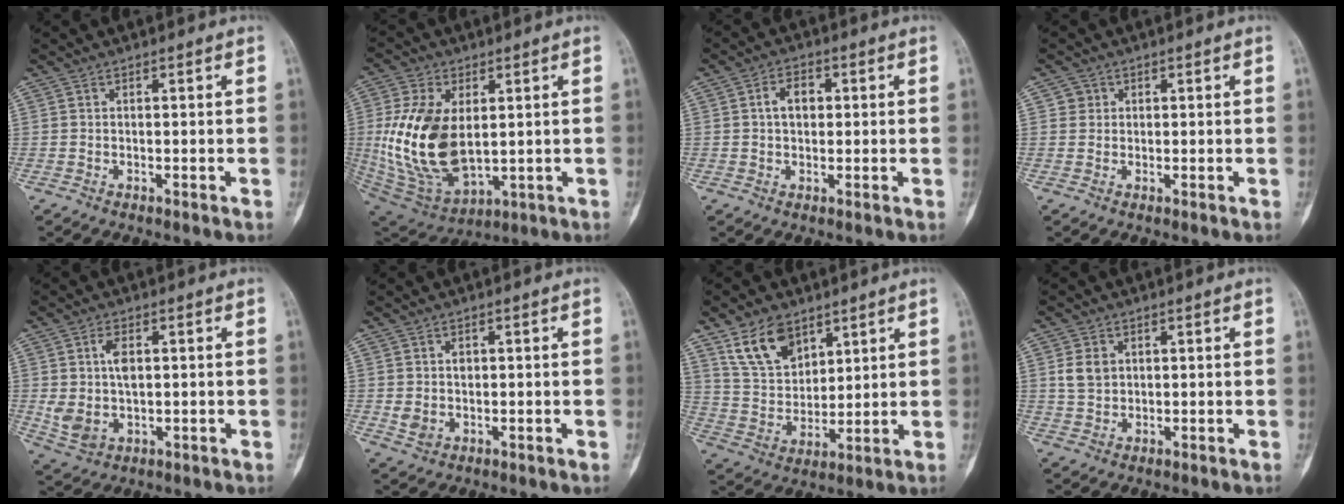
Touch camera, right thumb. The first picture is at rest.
{"total": 19.2, "force": [1.4, 11.4, 15.4], "torque": [-0.302, -0.017, 0.047]}
{"total": 4.6, "force": [0.7, 3.2, 3.2], "torque": [-0.043, 0.013, 0.008]}
{"total": 1.9, "force": [0.5, 1.8, 0.1], "torque": [0.011, 0.002, 0.004]}
{"total": 8.3, "force": [0.9, 5.0, 6.5], "torque": [-0.124, -0.001, 0.030]}
{"total": 3.9, "force": [0.3, 2.9, 2.6], "torque": [-0.036, -0.003, 0.012]}
{"total": 11.8, "force": [7.3, 7.2, 5.8], "torque": [-0.086, -0.033, 0.149]}
{"total": 4.2, "force": [1.1, 3.3, 2.3], "torque": [-0.033, 0.000, 0.026]}